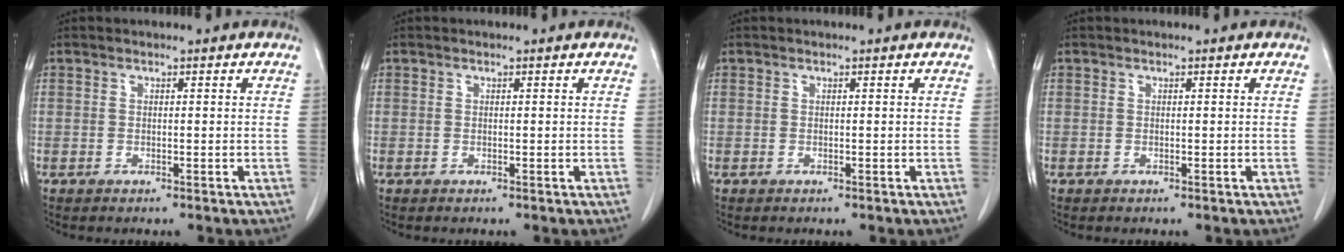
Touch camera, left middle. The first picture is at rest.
{"total": 0.0}
{"total": 0.0}
{"total": 0.0}